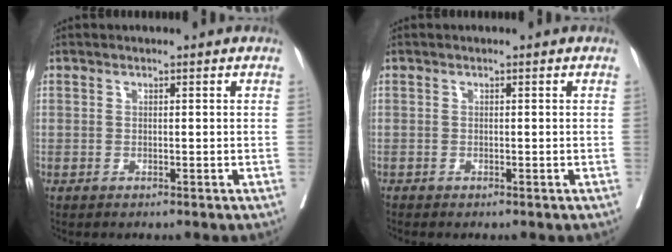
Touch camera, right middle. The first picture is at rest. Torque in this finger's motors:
{"motor_torque": [-0.05, -0.01, 0.05, 0.01]}